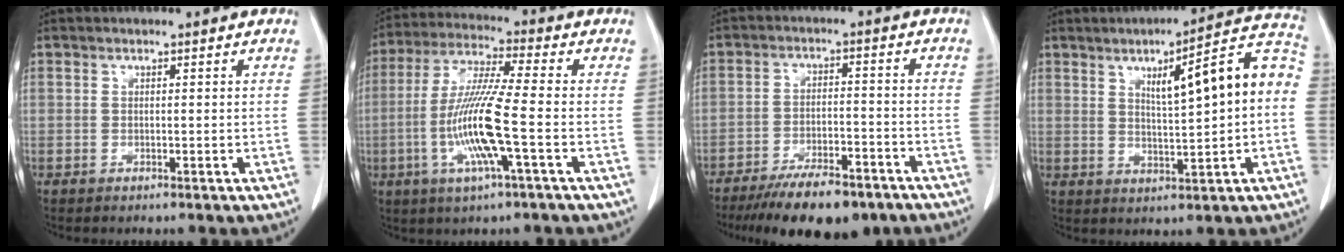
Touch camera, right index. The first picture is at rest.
{"total": 12.1, "force": [-3.0, 0.0, 11.7], "torque": [-0.244, -0.011, -0.066]}
{"total": 12.8, "force": [-9.8, 3.8, 7.2], "torque": [-0.108, -0.009, -0.152]}
{"total": 12.7, "force": [1.8, 1.6, 12.5], "torque": [-0.177, 0.031, 0.026]}